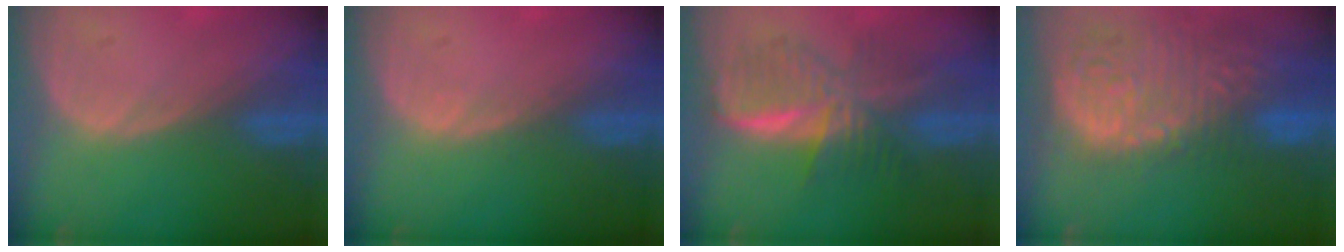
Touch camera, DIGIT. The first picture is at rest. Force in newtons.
{"total": 0.5, "press": 0.5, "slide": 0.1}
{"total": 8.1, "press": 8.1, "slide": 0.3}
{"total": 15.4, "press": 12.7, "slide": 8.7}